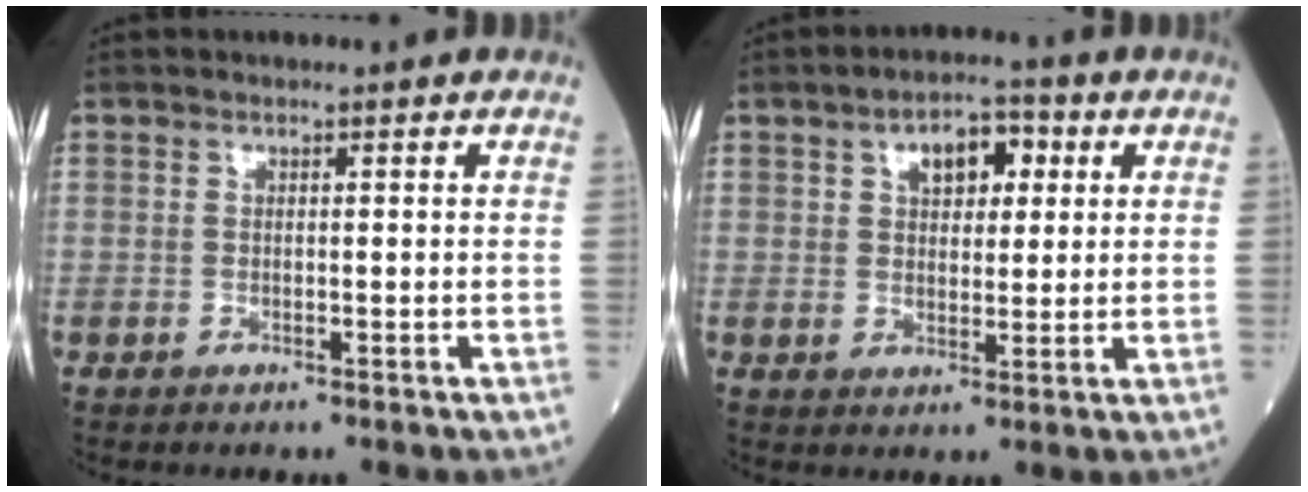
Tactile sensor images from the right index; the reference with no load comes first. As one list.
[{"total": 6.4, "force": [2.3, 3.3, 4.9], "torque": [-0.072, 0.018, 0.034]}]